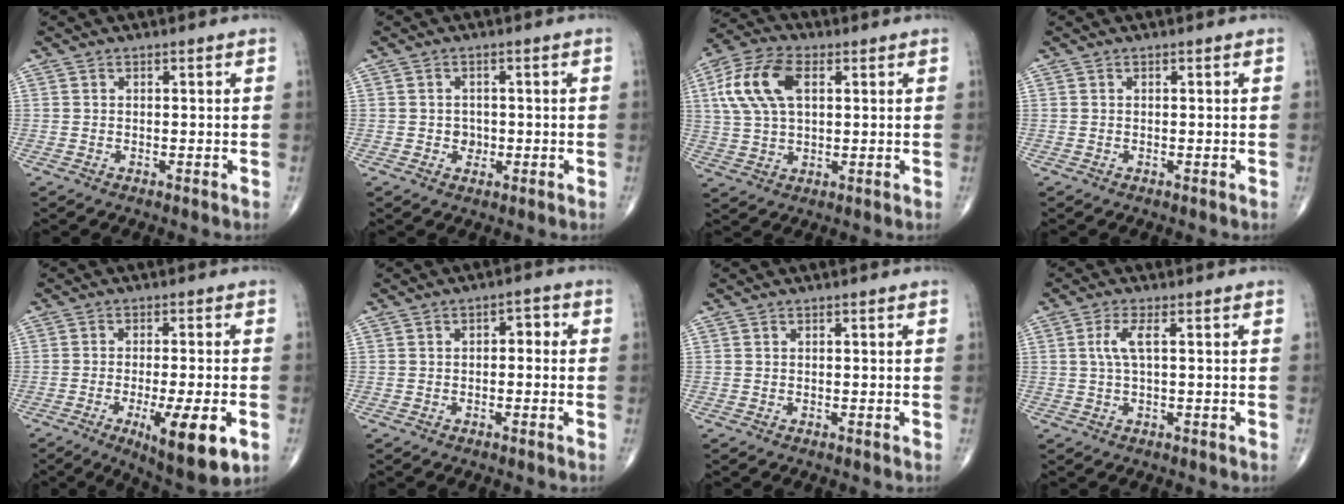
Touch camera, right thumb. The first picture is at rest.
{"total": 2.0, "force": [-0.4, 1.8, 0.8], "torque": [0.001, 0.004, -0.006]}
{"total": 12.6, "force": [3.5, 7.0, 9.9], "torque": [-0.205, 0.013, 0.064]}
{"total": 0.0}
{"total": 12.4, "force": [-4.6, 2.8, 11.2], "torque": [-0.171, -0.013, -0.062]}
{"total": 2.8, "force": [0.0, 1.8, 2.2], "torque": [-0.018, 0.014, -0.009]}
{"total": 0.0}
{"total": 3.3, "force": [0.6, 0.6, 3.2], "torque": [-0.086, 0.008, 0.013]}